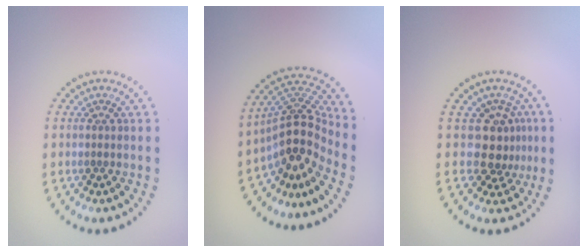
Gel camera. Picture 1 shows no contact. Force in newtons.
{"total": 5.0, "press": 3.6, "slide": 3.5}
{"total": 3.1, "press": 2.3, "slide": 2.0}